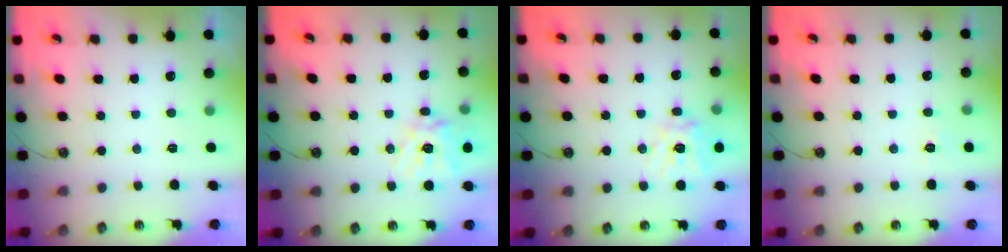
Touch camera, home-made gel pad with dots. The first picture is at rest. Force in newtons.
{"total": 15.7, "press": 15.5, "slide": 2.0}
{"total": 12.9, "press": 12.8, "slide": 1.7}
{"total": 3.6, "press": 3.6, "slide": 0.5}